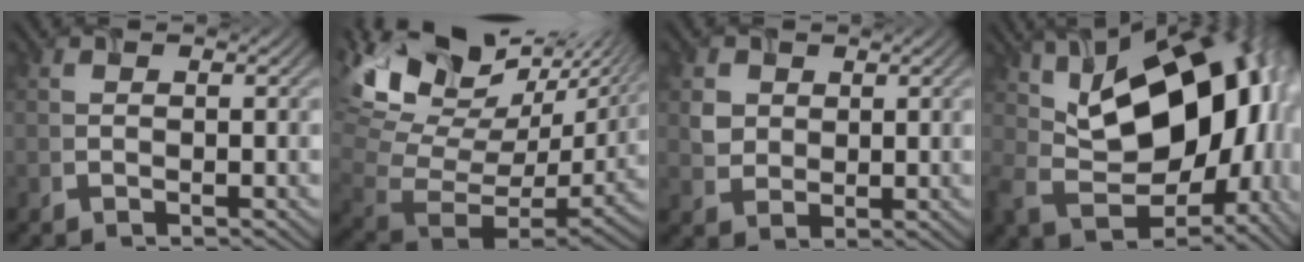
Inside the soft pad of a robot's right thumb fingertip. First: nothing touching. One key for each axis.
{"total": 16.0, "fx": 9.6, "fy": 7.6, "fz": 10.3, "tx": -0.218, "ty": 0.014, "tz": 0.188}
{"total": 2.3, "fx": 1.0, "fy": 2.1, "fz": 0.2, "tx": -0.017, "ty": -0.006, "tz": 0.028}
{"total": 20.4, "fx": 5.4, "fy": 12.1, "fz": 15.5, "tx": -0.275, "ty": 0.011, "tz": 0.108}